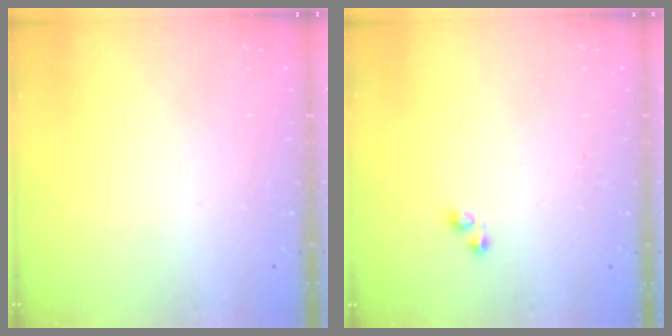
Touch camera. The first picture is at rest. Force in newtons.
{"total": 1.8, "press": 1.8, "slide": 0.2}